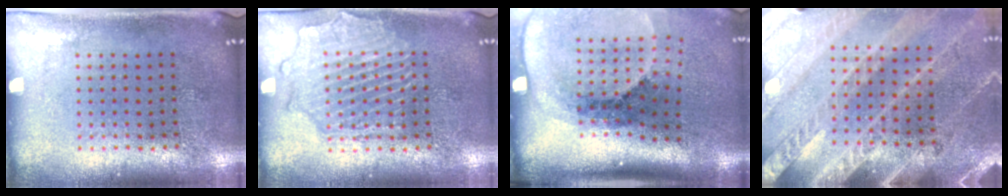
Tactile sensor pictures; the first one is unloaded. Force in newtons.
{"total": 2.6, "press": 2.6, "slide": 0.2}
{"total": 2.6, "press": 1.9, "slide": 1.8}
{"total": 2.9, "press": 2.6, "slide": 1.1}